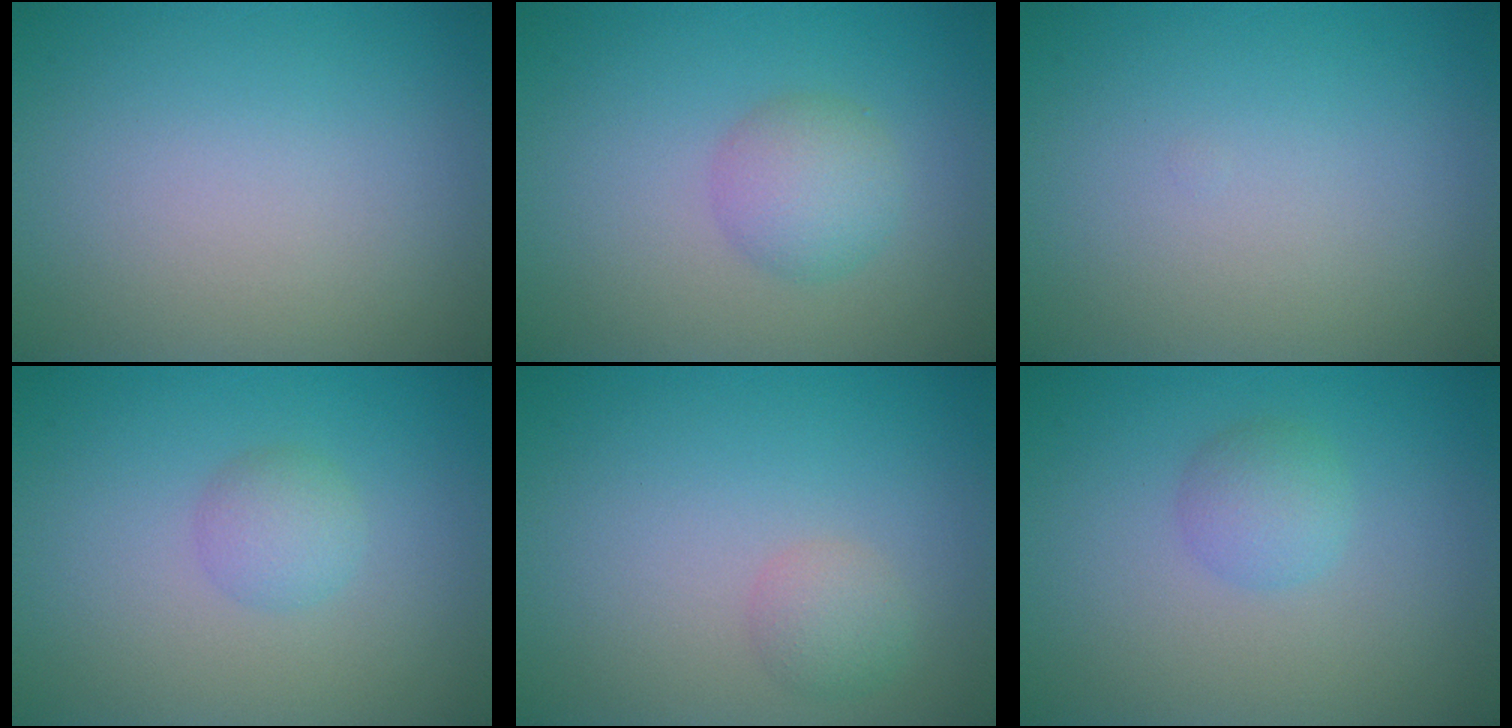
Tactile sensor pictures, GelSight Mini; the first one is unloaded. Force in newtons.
{"total": 2.8, "press": 2.8, "slide": 0.0}
{"total": 0.0}
{"total": 1.8, "press": 1.8, "slide": 0.1}
{"total": 1.5, "press": 1.5, "slide": 0.1}
{"total": 1.9, "press": 1.9, "slide": 0.1}